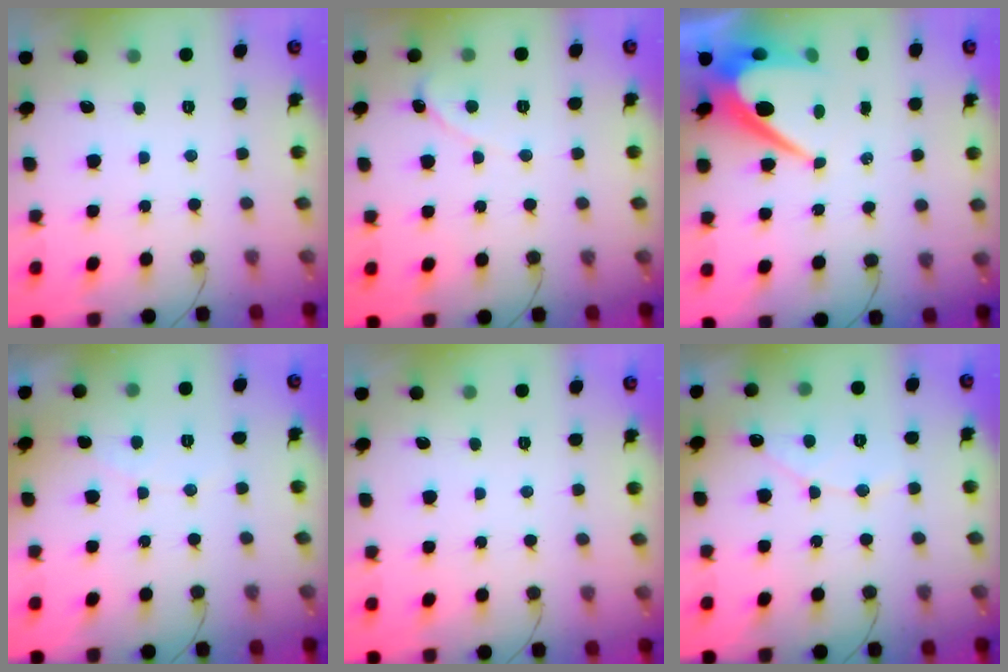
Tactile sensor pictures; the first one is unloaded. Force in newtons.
{"total": 0.0}
{"total": 9.6, "press": 9.6, "slide": 0.7}
{"total": 2.8, "press": 2.8, "slide": 0.1}
{"total": 0.0}
{"total": 7.0, "press": 6.9, "slide": 0.4}